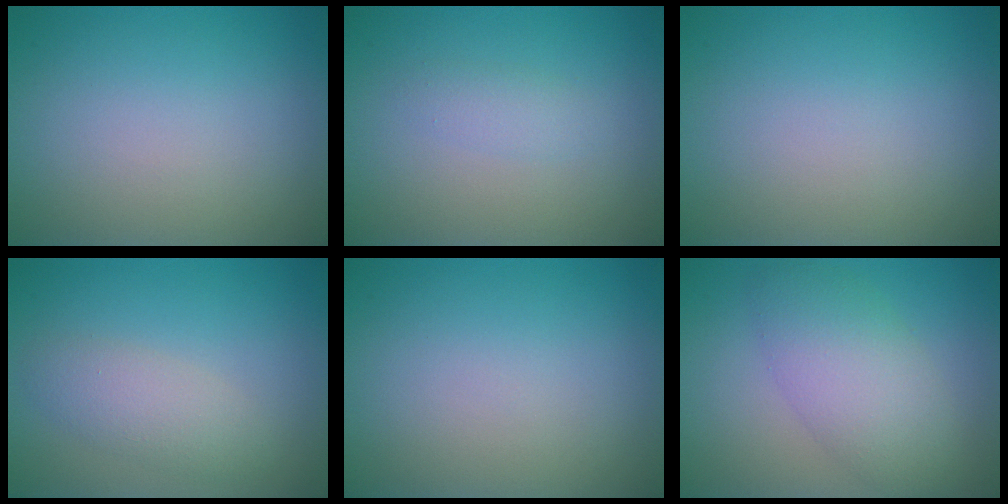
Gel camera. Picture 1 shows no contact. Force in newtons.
{"total": 1.3, "press": 1.3, "slide": 0.1}
{"total": 0.0}
{"total": 2.8, "press": 2.8, "slide": 0.1}
{"total": 0.0}
{"total": 5.4, "press": 5.4, "slide": 0.1}